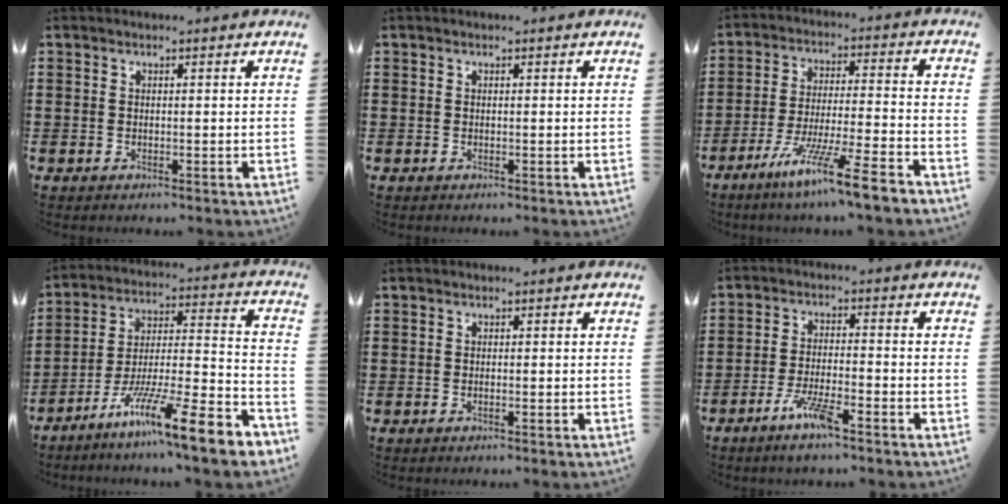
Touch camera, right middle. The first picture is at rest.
{"total": 0.0}
{"total": 11.0, "force": [-8.8, -0.2, 6.6], "torque": [-0.124, 0.003, -0.173]}
{"total": 13.0, "force": [-9.5, 0.5, 8.9], "torque": [-0.142, 0.008, -0.176]}
{"total": 0.7, "force": [-0.6, 0.1, 0.4], "torque": [-0.011, -0.002, -0.010]}
{"total": 5.7, "force": [-3.8, 0.8, 4.2], "torque": [-0.093, -0.006, -0.071]}